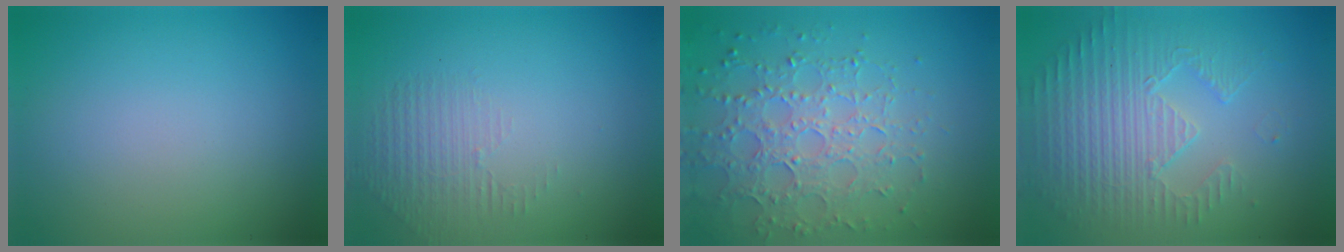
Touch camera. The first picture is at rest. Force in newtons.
{"total": 1.4, "press": 0.3, "slide": 1.4}
{"total": 5.5, "press": 4.7, "slide": 2.8}
{"total": 3.8, "press": 3.6, "slide": 1.3}